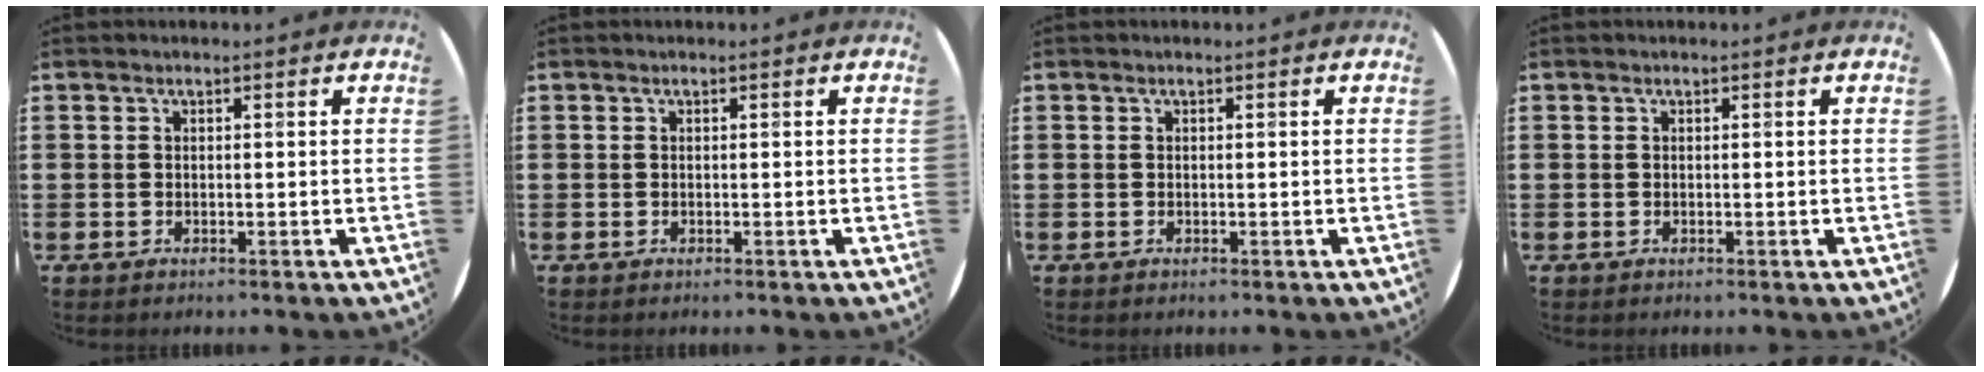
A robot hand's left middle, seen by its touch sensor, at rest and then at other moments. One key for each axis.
{"total": 0.0}
{"total": 0.0}
{"total": 0.0}